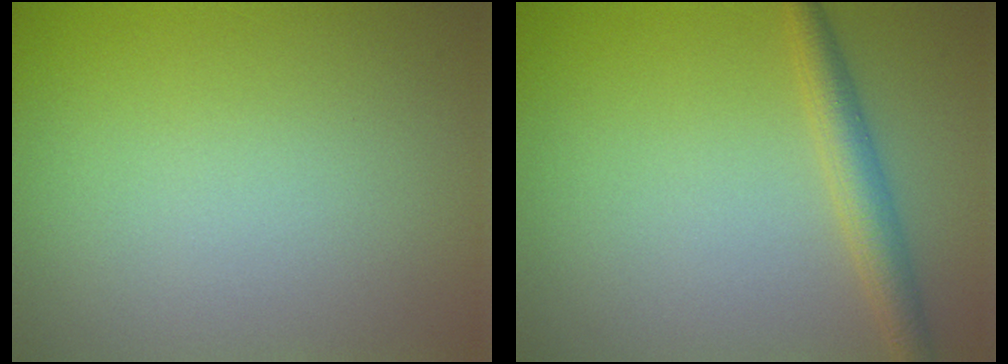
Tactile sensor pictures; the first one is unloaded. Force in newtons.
{"total": 2.7, "press": 2.7, "slide": 0.1}